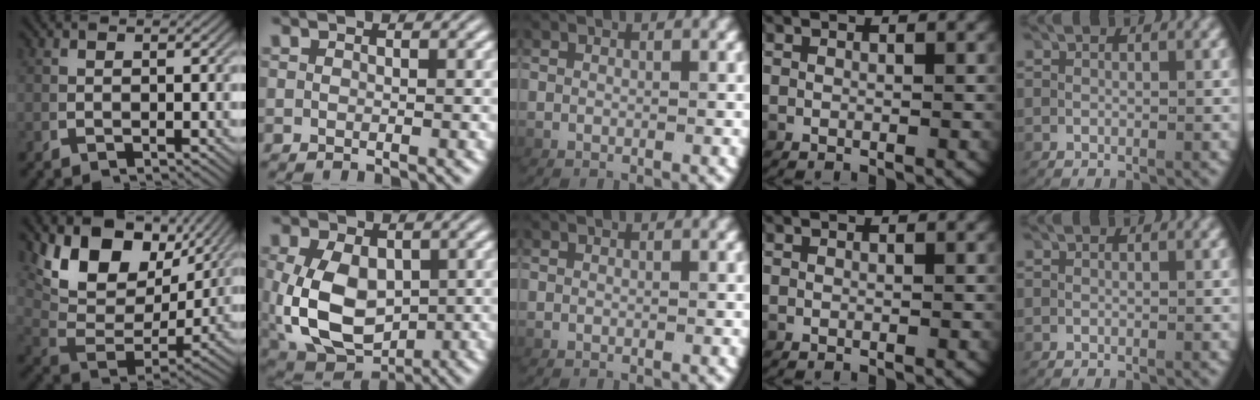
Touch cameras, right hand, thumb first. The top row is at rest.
{"thumb": {"total": 11.2, "force": [3.5, 6.8, 8.2], "torque": [-0.165, -0.016, 0.063]}, "index": {"total": 10.1, "force": [-1.0, 7.7, 6.5], "torque": [-0.141, -0.041, 0.006]}}